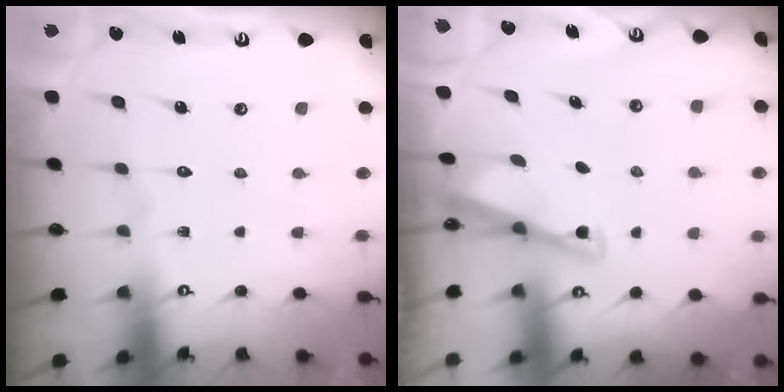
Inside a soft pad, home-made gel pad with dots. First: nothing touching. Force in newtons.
{"total": 2.9, "press": 2.8, "slide": 0.4}